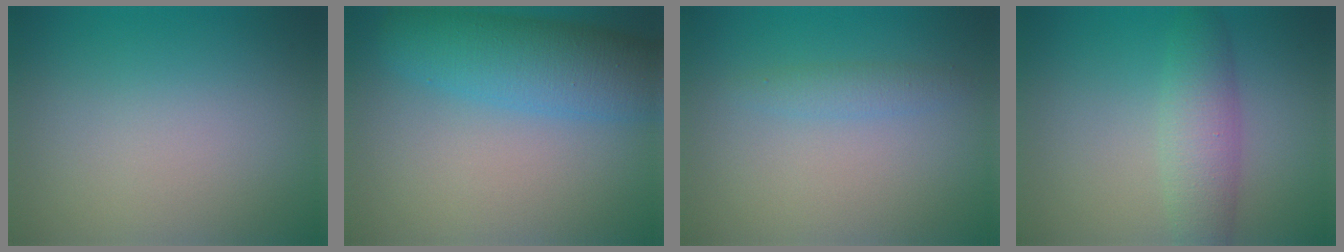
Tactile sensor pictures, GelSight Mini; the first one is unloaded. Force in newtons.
{"total": 6.9, "press": 6.9, "slide": 0.2}
{"total": 1.5, "press": 1.4, "slide": 0.1}
{"total": 4.0, "press": 4.0, "slide": 0.0}